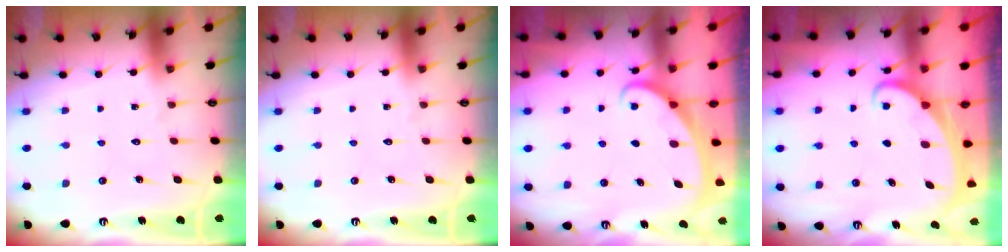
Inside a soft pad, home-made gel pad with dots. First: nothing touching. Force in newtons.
{"total": 0.0}
{"total": 2.1, "press": 2.1, "slide": 0.1}
{"total": 2.4, "press": 2.3, "slide": 0.3}